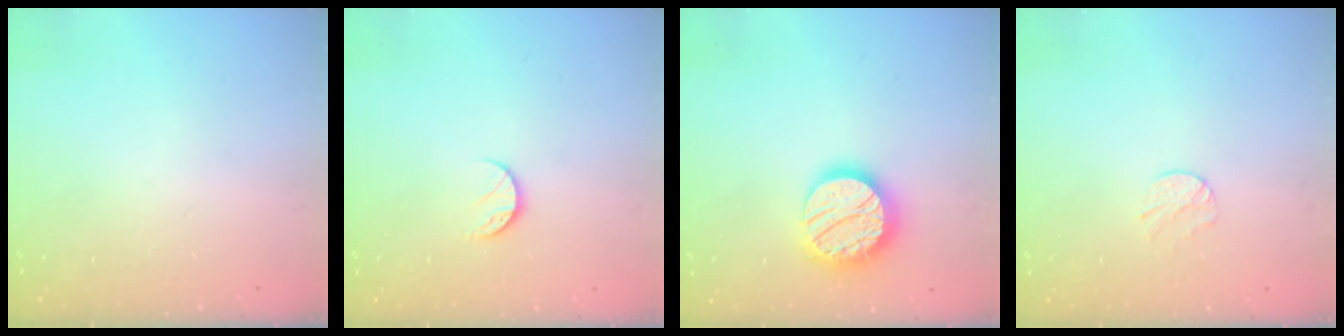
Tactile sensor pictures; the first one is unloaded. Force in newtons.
{"total": 7.1, "press": 7.1, "slide": 0.8}
{"total": 19.2, "press": 19.1, "slide": 1.2}
{"total": 3.1, "press": 3.0, "slide": 0.4}